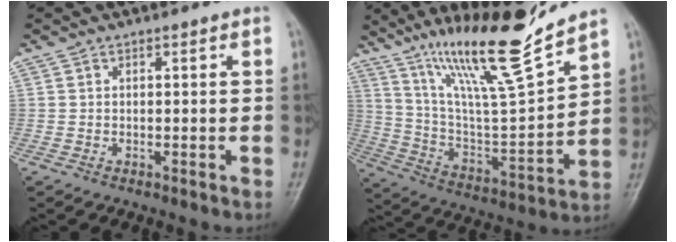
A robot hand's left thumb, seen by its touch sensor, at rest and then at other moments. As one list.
[{"total": 19.3, "force": [14.8, 1.0, 12.4], "torque": [-0.188, -0.082, 0.270]}]